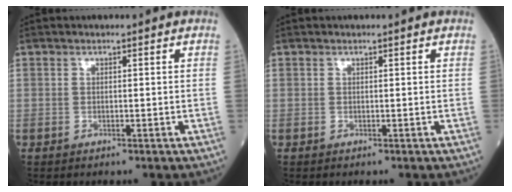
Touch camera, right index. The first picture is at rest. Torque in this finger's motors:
{"motor_torque": [0.00, 0.00, 0.00, 0.00]}